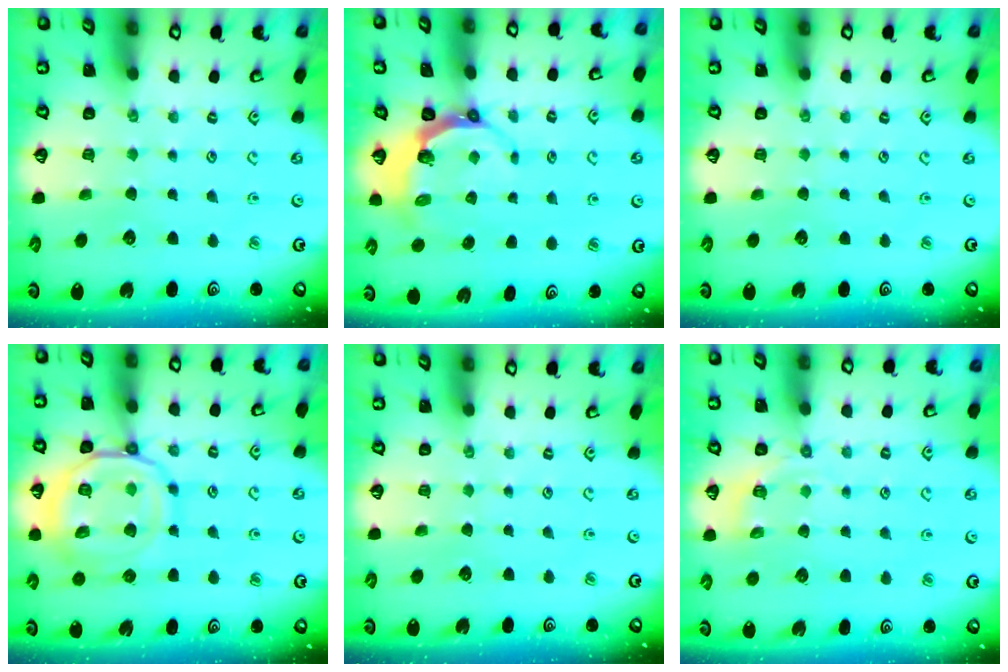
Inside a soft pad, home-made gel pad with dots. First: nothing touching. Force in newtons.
{"total": 5.8, "press": 4.8, "slide": 3.3}
{"total": 0.0}
{"total": 17.3, "press": 17.2, "slide": 1.7}
{"total": 0.0}
{"total": 4.8, "press": 4.3, "slide": 2.2}